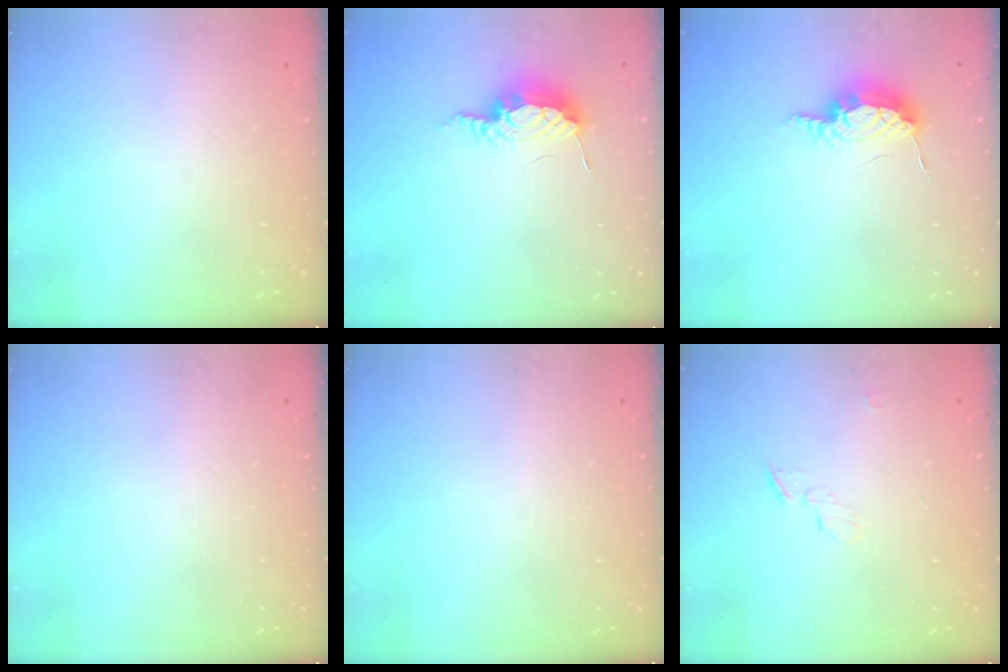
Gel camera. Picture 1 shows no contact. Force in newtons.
{"total": 8.6, "press": 8.5, "slide": 0.7}
{"total": 8.3, "press": 8.3, "slide": 0.2}
{"total": 0.0}
{"total": 0.0}
{"total": 3.9, "press": 3.9, "slide": 0.3}